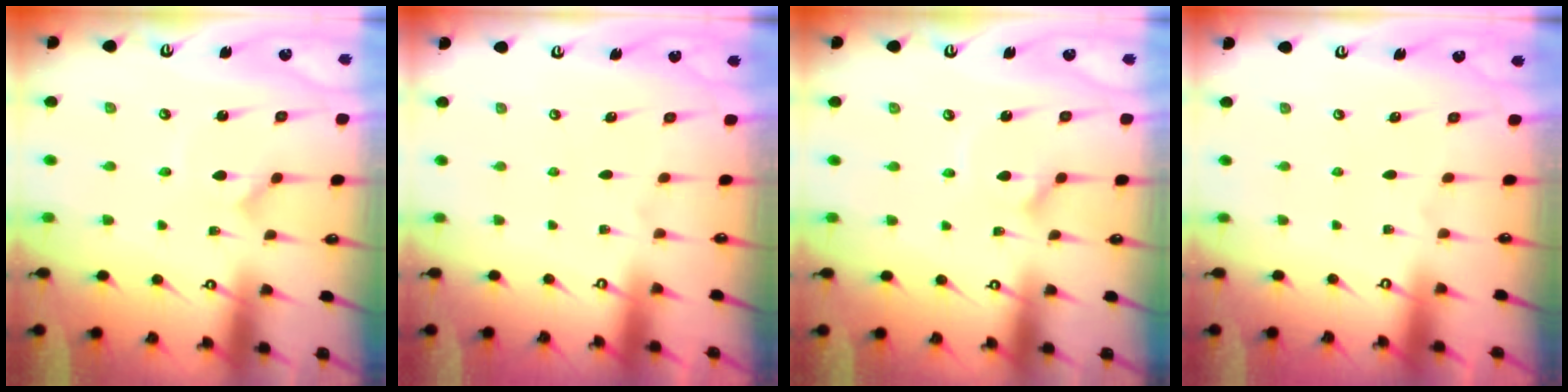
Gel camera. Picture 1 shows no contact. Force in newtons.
{"total": 0.0}
{"total": 3.4, "press": 3.4, "slide": 0.4}
{"total": 0.0}